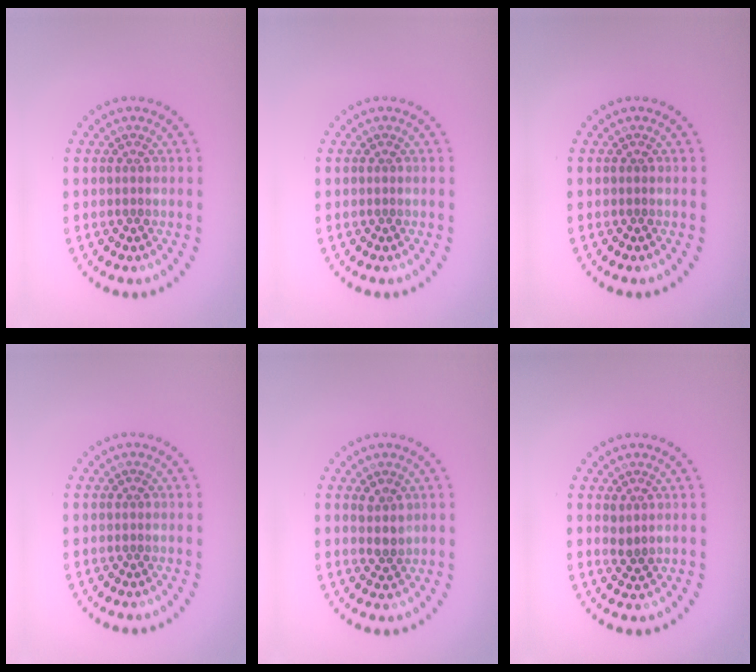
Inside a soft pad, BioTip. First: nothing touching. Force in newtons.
{"total": 0.0}
{"total": 0.0}
{"total": 0.0}
{"total": 1.8, "press": 1.4, "slide": 1.1}
{"total": 1.1, "press": 1.0, "slide": 0.5}